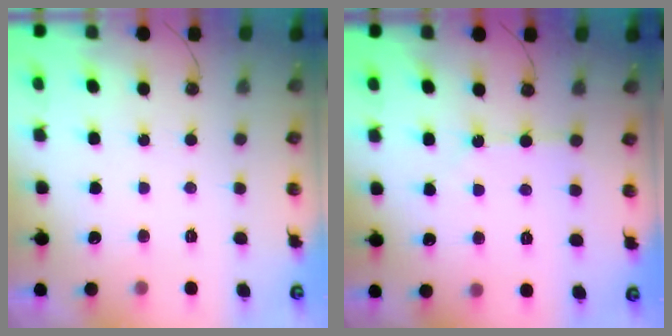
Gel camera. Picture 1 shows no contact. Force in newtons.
{"total": 3.3, "press": 3.3, "slide": 0.6}